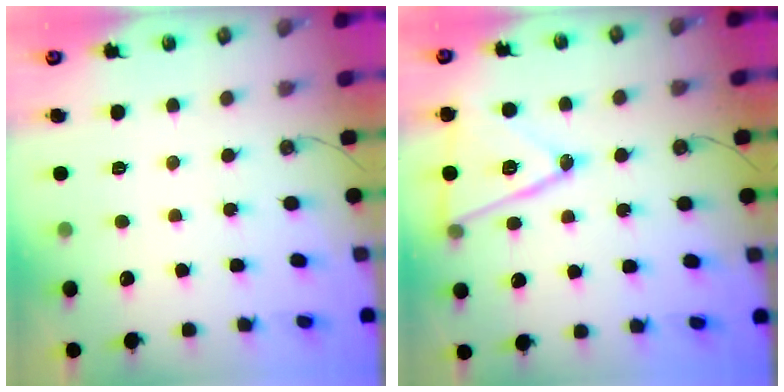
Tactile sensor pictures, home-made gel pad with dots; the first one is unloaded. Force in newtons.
{"total": 15.4, "press": 15.0, "slide": 3.4}